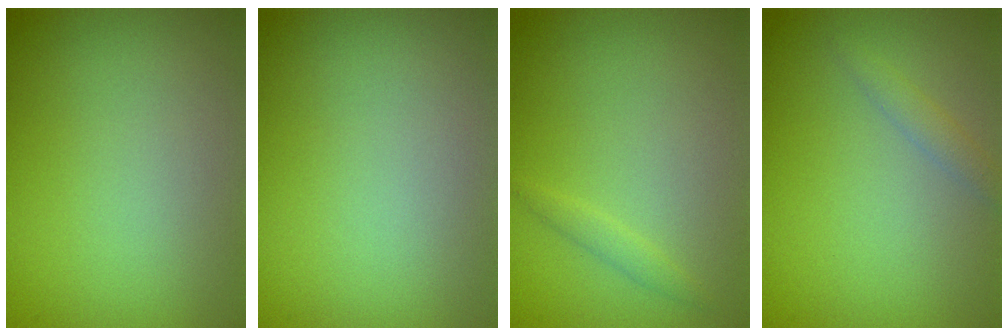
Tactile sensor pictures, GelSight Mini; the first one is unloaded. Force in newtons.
{"total": 0.0}
{"total": 0.8, "press": 0.8, "slide": 0.0}
{"total": 1.2, "press": 1.2, "slide": 0.1}